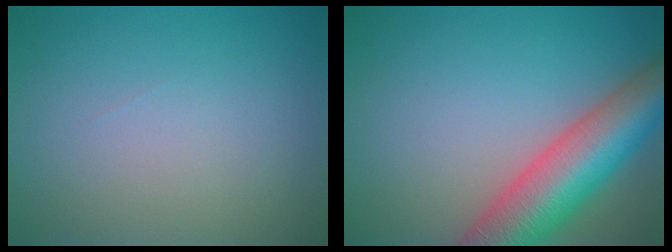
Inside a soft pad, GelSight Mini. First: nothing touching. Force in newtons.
{"total": 10.1, "press": 10.1, "slide": 0.4}